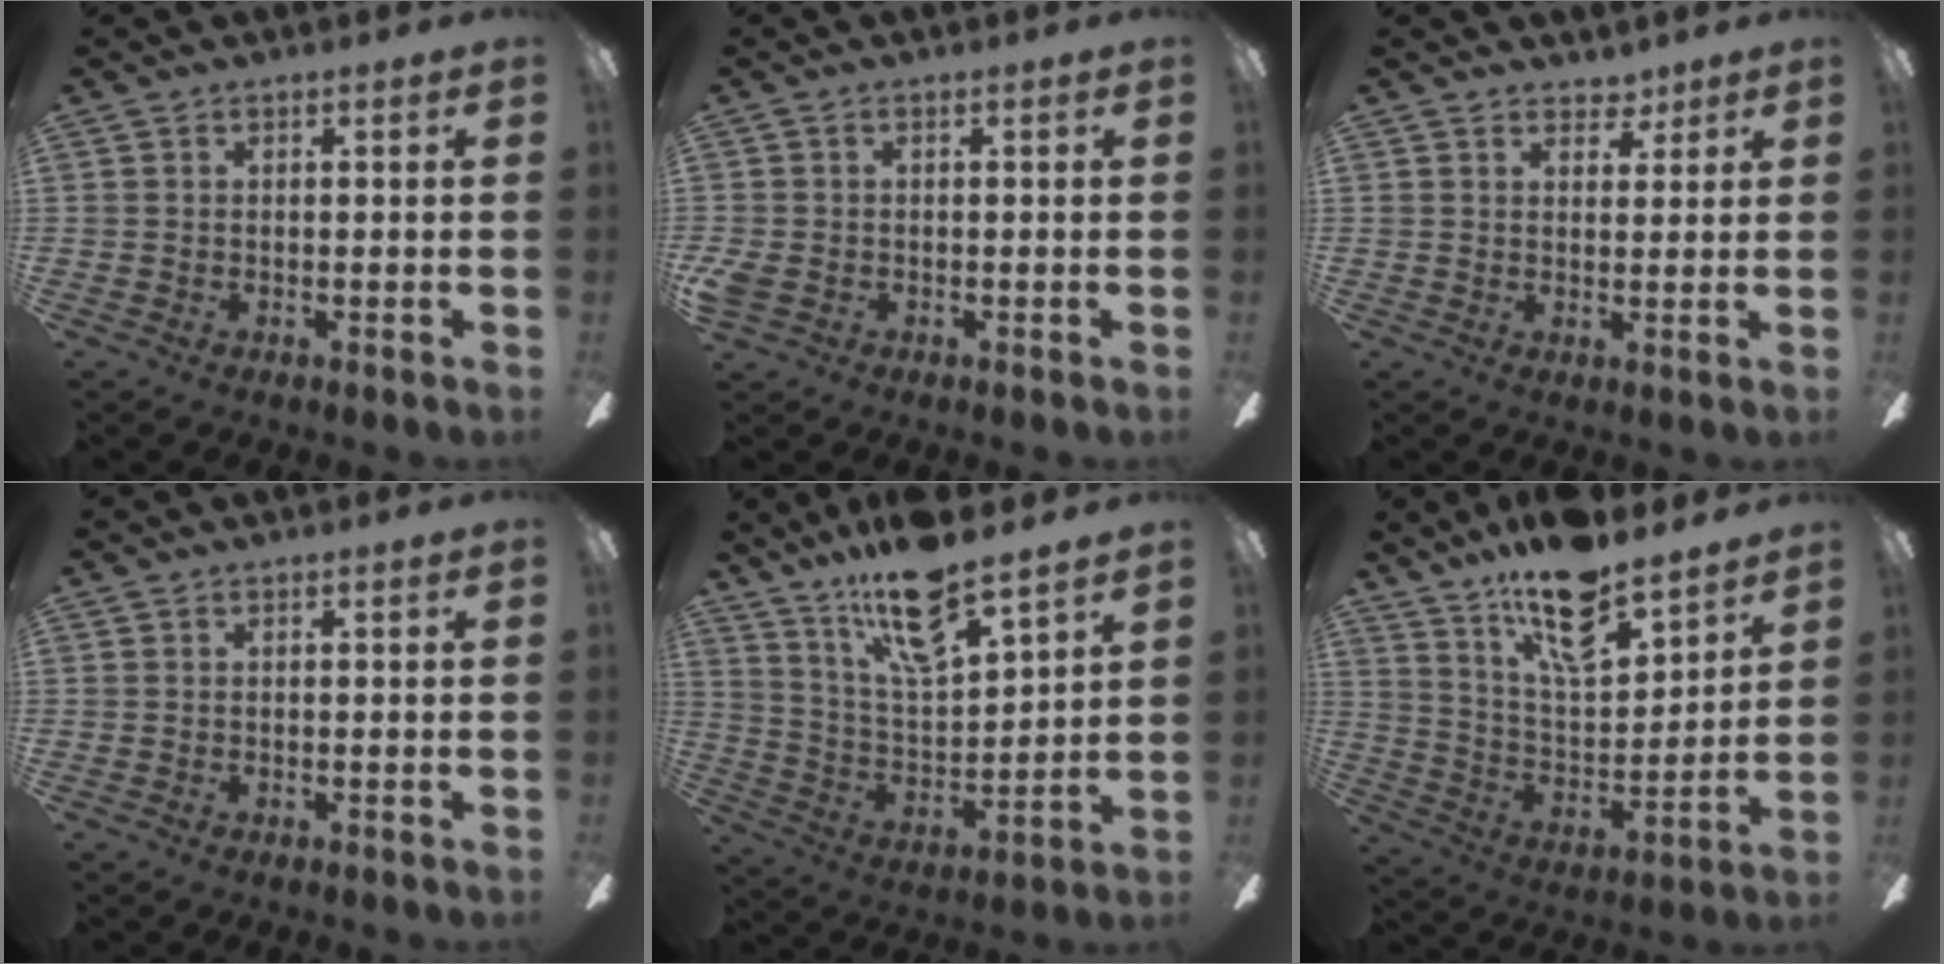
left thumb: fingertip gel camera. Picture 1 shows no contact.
{"total": 2.8, "force": [-1.0, 2.0, 1.6], "torque": [-0.039, 0.002, -0.021]}
{"total": 3.7, "force": [3.0, 1.8, 1.0], "torque": [-0.001, -0.016, 0.052]}
{"total": 0.0}
{"total": 16.6, "force": [13.0, 4.5, 9.4], "torque": [-0.184, -0.067, 0.224]}
{"total": 16.6, "force": [13.3, 5.4, 8.3], "torque": [-0.153, -0.080, 0.229]}